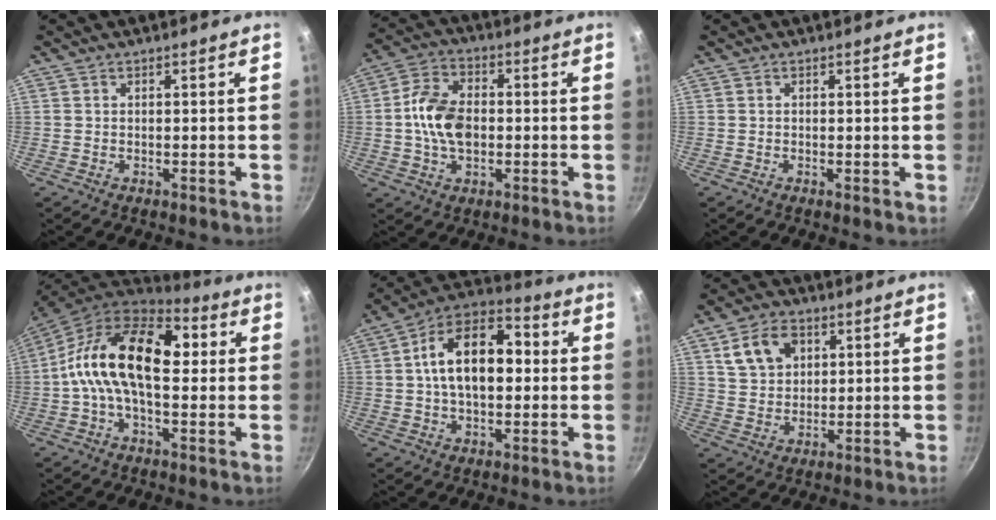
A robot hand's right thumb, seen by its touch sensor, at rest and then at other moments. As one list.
[{"total": 11.1, "force": [-0.4, 7.1, 8.5], "torque": [-0.151, 0.016, -0.012]}, {"total": 0.7, "force": [0.0, 0.2, 0.6], "torque": [-0.013, -0.004, -0.002]}, {"total": 19.8, "force": [1.7, 10.6, 16.7], "torque": [-0.289, 0.043, 0.017]}, {"total": 16.5, "force": [1.6, 9.6, 13.3], "torque": [-0.204, 0.032, 0.016]}, {"total": 8.8, "force": [3.6, 6.4, 4.9], "torque": [-0.067, -0.006, 0.070]}]